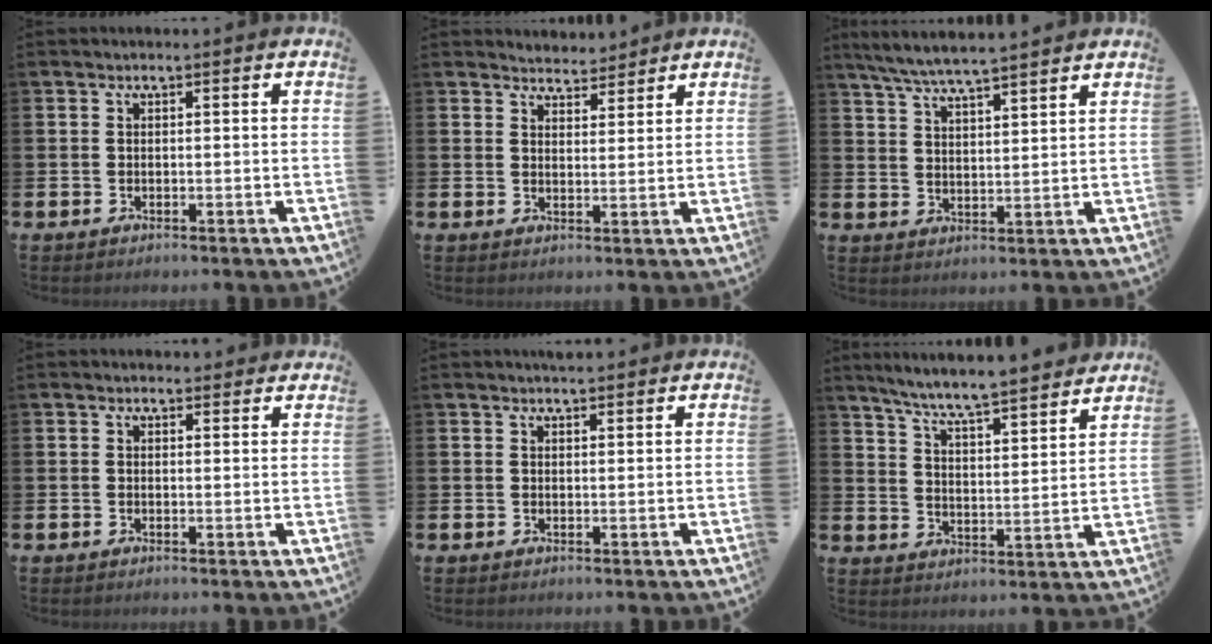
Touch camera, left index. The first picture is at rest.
{"total": 4.7, "force": [4.7, 0.5, -0.2], "torque": [-0.007, -0.032, 0.084]}
{"total": 6.2, "force": [5.9, 0.1, 1.8], "torque": [-0.056, -0.025, 0.108]}
{"total": 1.5, "force": [1.4, 0.5, 0.0], "torque": [0.016, -0.006, 0.022]}
{"total": 1.8, "force": [1.7, 0.3, 0.1], "torque": [0.007, -0.007, 0.030]}
{"total": 7.2, "force": [6.9, -0.3, 2.2], "torque": [-0.072, -0.053, 0.118]}